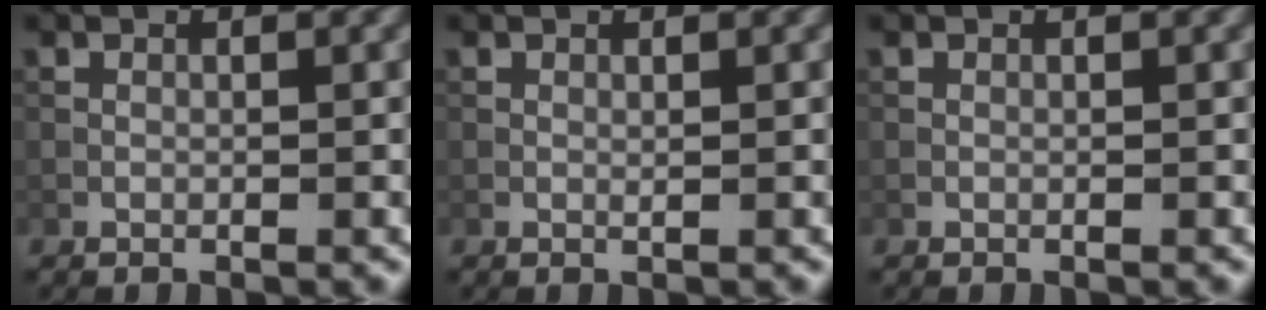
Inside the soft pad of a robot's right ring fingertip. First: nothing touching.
{"total": 0.0}
{"total": 0.0}